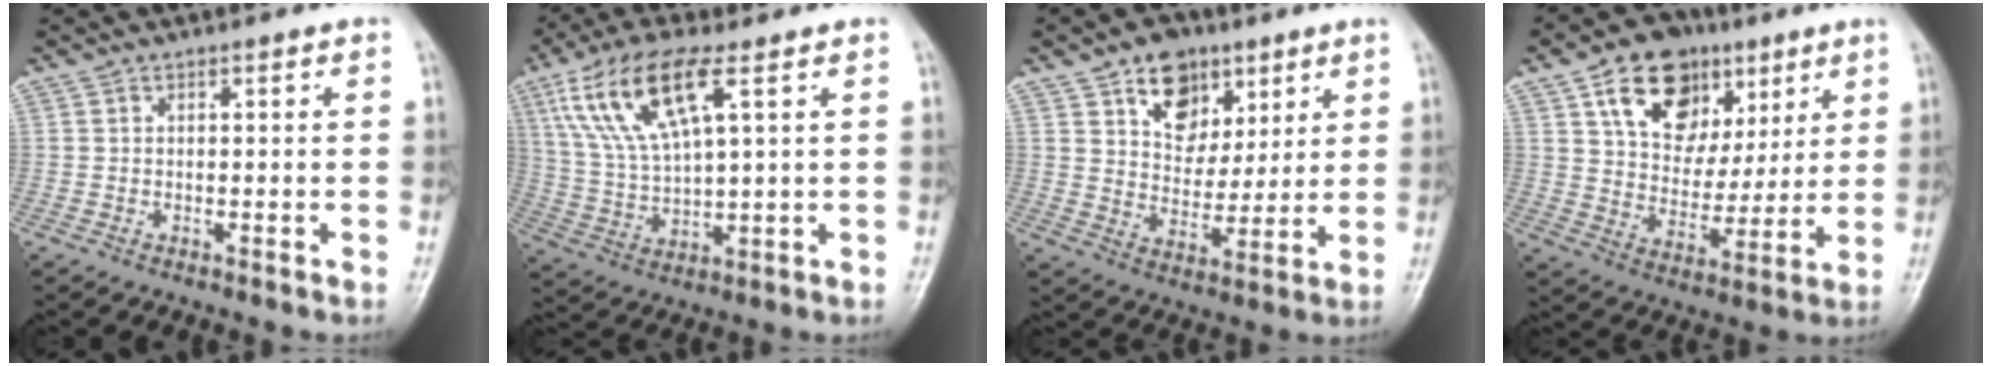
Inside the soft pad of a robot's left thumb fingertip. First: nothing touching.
{"total": 13.9, "force": [6.0, 4.6, 11.7], "torque": [-0.242, -0.007, 0.121]}
{"total": 11.1, "force": [6.1, 7.9, 5.0], "torque": [-0.043, -0.028, 0.102]}
{"total": 16.9, "force": [8.1, 11.8, 8.9], "torque": [-0.099, -0.019, 0.139]}